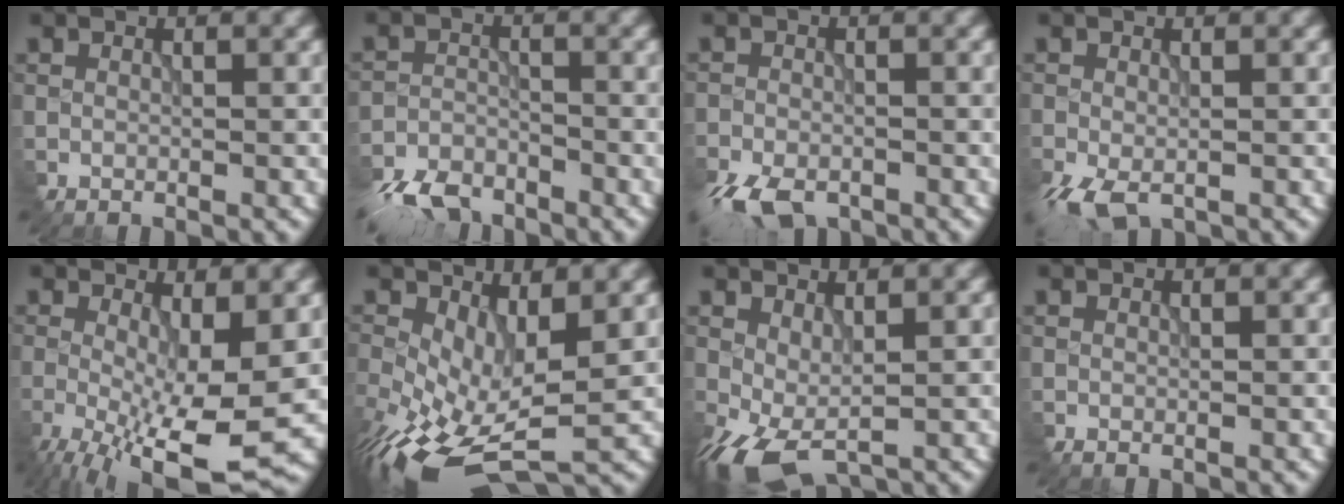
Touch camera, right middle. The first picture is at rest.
{"total": 5.3, "force": [-4.7, 1.9, 1.7], "torque": [-0.033, -0.011, -0.097]}
{"total": 5.3, "force": [-3.9, 2.3, 2.8], "torque": [-0.055, -0.018, -0.078]}
{"total": 3.5, "force": [-1.9, 1.7, 2.4], "torque": [-0.058, -0.013, -0.038]}
{"total": 10.2, "force": [-3.2, 2.9, 9.2], "torque": [-0.167, -0.019, -0.048]}
{"total": 8.8, "force": [-2.0, 4.4, 7.4], "torque": [-0.163, -0.025, -0.028]}
{"total": 4.3, "force": [-1.5, 2.0, 3.5], "torque": [-0.089, -0.003, -0.029]}
{"total": 0.0}